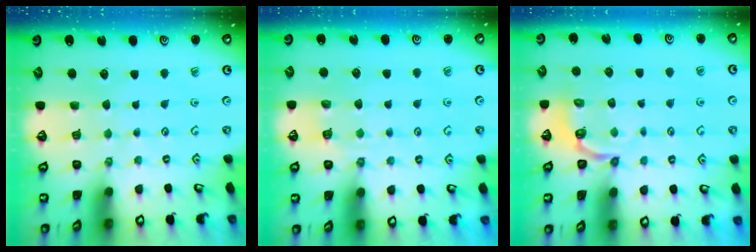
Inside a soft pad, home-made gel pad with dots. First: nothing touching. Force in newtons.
{"total": 3.9, "press": 3.7, "slide": 1.2}
{"total": 4.4, "press": 3.8, "slide": 2.3}